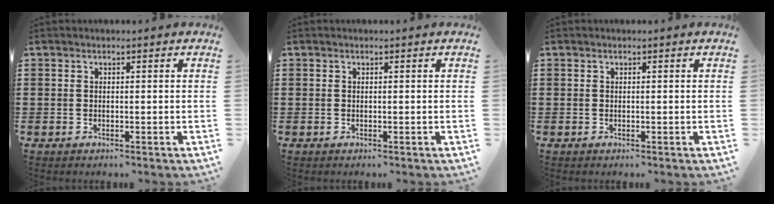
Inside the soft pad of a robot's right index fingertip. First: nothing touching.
{"total": 0.0}
{"total": 0.0}